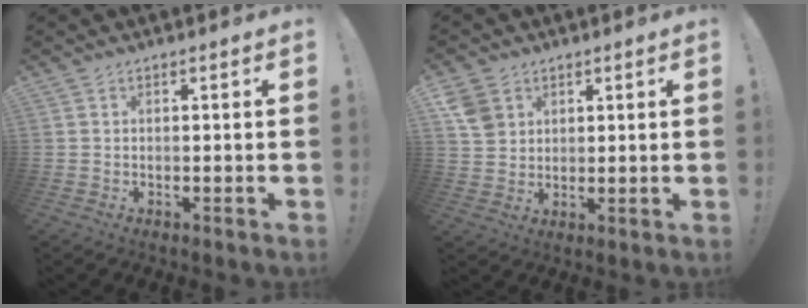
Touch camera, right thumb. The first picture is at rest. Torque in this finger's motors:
{"motor_torque": [-0.84, 0.71, 0.17, 0.29, -0.01]}